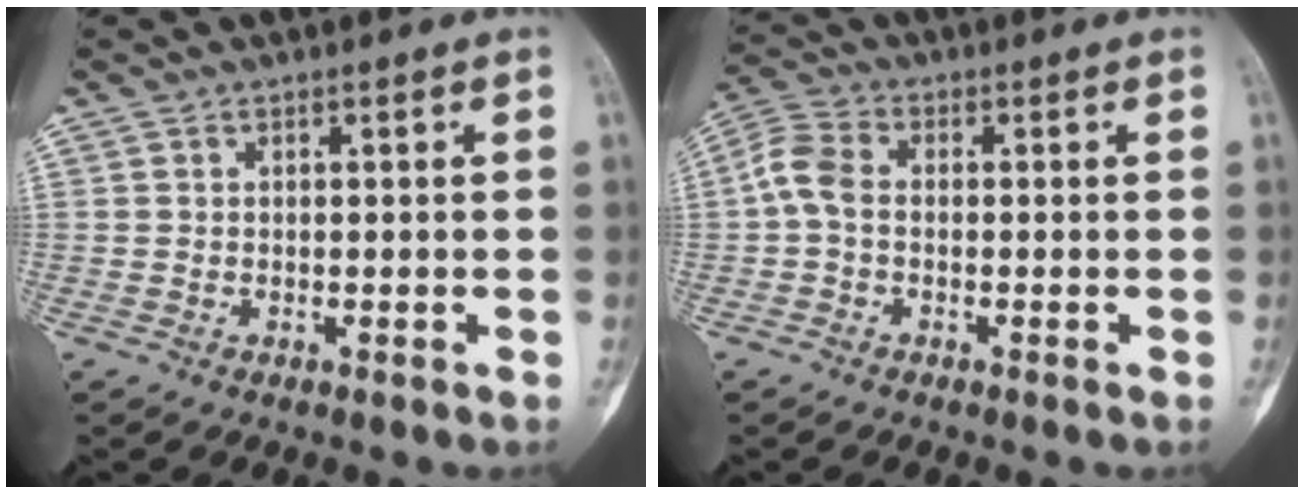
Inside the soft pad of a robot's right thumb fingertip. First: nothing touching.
{"total": 5.3, "force": [-0.5, 3.4, 4.0], "torque": [-0.085, 0.015, -0.023]}